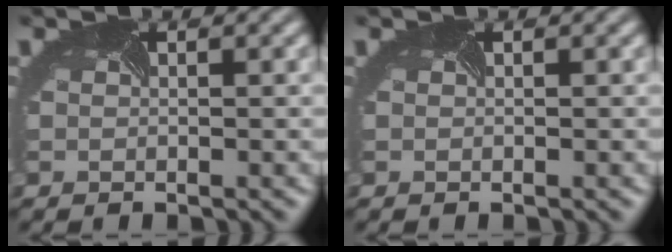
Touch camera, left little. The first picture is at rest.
{"total": 0.0}